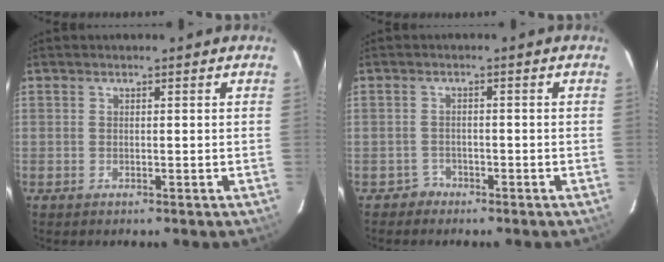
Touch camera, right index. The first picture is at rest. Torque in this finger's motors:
{"motor_torque": [0.09, -0.12, 0.02, 0.00]}